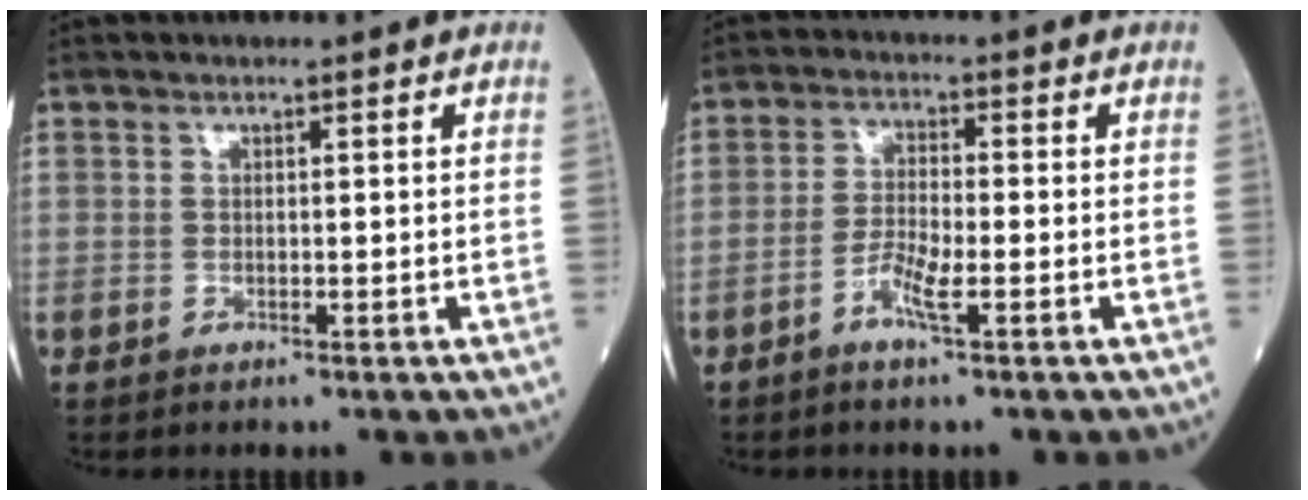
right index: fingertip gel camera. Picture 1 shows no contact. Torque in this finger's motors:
{"motor_torque": [-0.23, 0.04, -0.08, -0.01]}